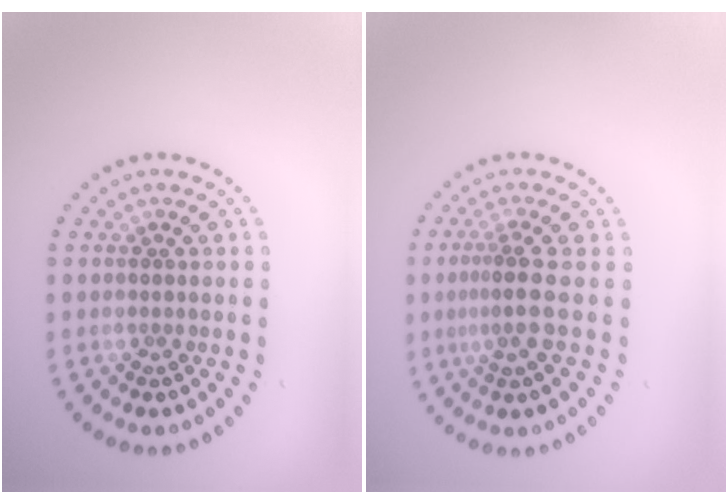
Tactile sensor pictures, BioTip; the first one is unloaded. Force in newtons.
{"total": 2.4, "press": 1.8, "slide": 1.7}